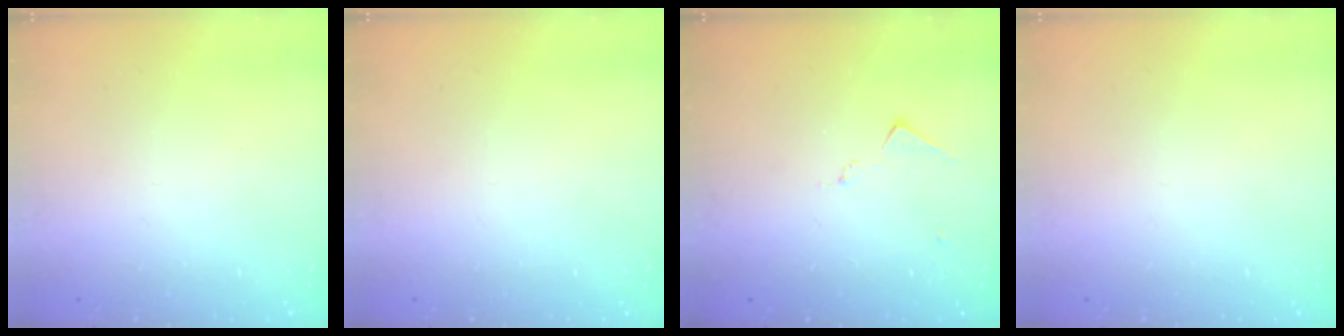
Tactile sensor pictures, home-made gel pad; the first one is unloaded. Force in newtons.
{"total": 0.0}
{"total": 6.1, "press": 6.1, "slide": 0.9}
{"total": 0.0}